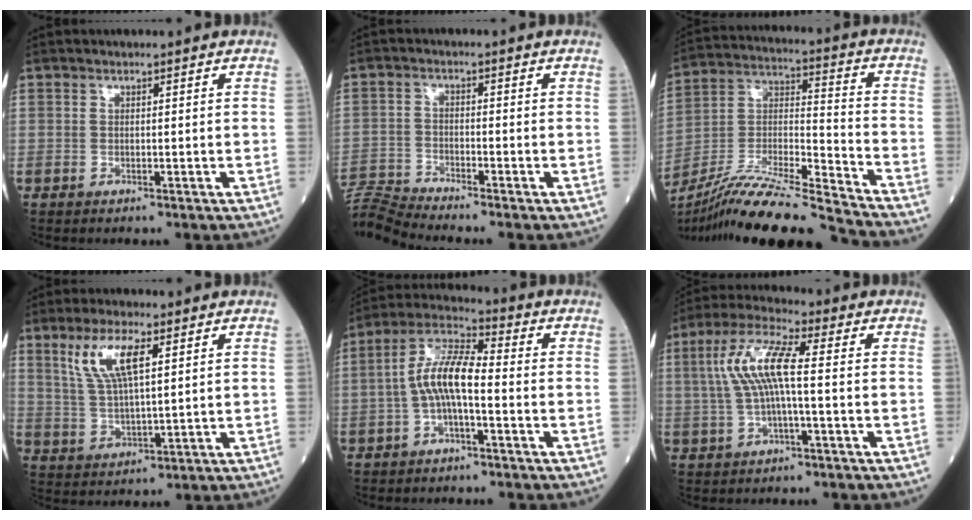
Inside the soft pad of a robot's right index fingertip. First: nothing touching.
{"total": 6.2, "force": [-5.9, -2.1, 0.0], "torque": [-0.014, -0.008, -0.118]}
{"total": 20.2, "force": [-17.9, -0.9, 9.2], "torque": [-0.195, -0.015, -0.327]}
{"total": 8.2, "force": [3.7, 1.8, 7.1], "torque": [-0.151, 0.006, 0.080]}
{"total": 8.6, "force": [-1.3, 2.2, 8.2], "torque": [-0.168, 0.020, -0.030]}
{"total": 8.8, "force": [0.5, 1.3, 8.7], "torque": [-0.188, 0.024, 0.007]}